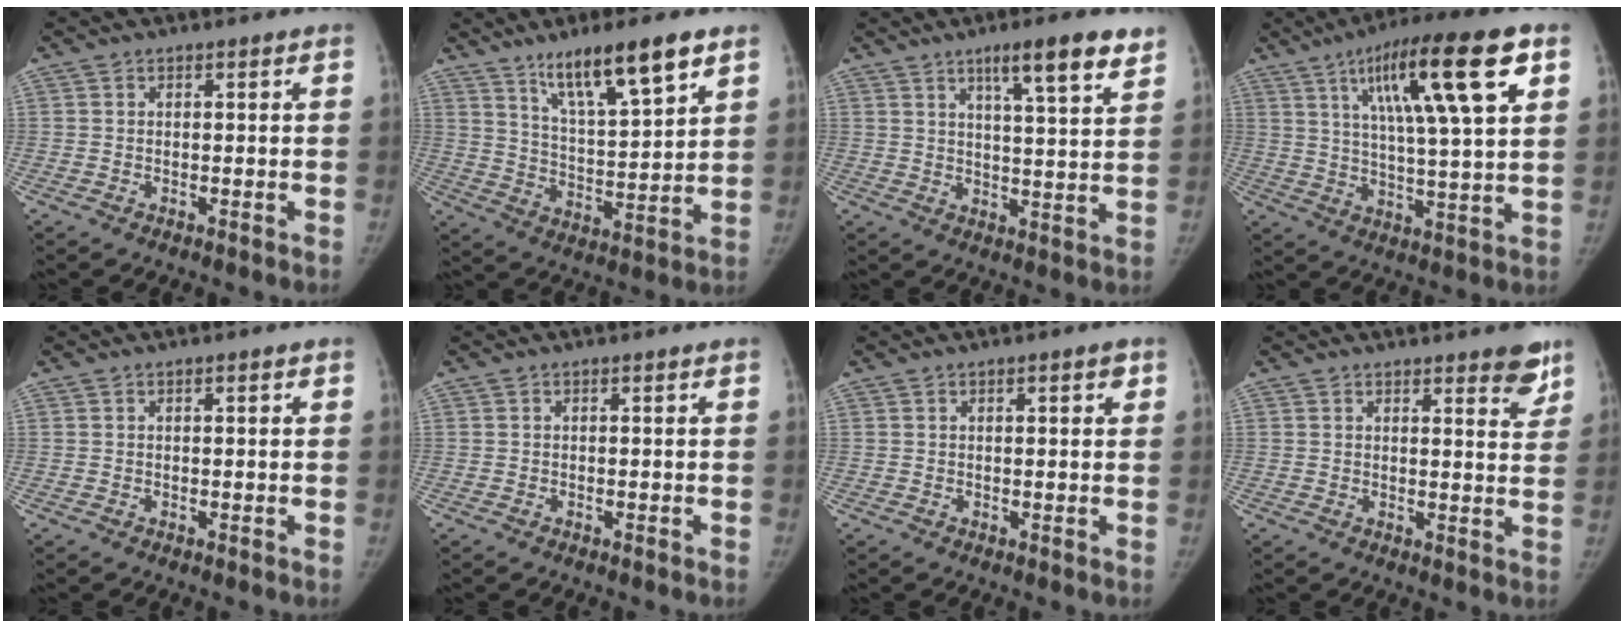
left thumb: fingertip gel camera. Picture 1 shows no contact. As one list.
[{"total": 14.3, "force": [9.2, 3.0, 10.6], "torque": [-0.163, -0.047, 0.165]}, {"total": 10.1, "force": [6.6, 1.5, 7.5], "torque": [-0.098, -0.033, 0.097]}, {"total": 19.9, "force": [8.4, 3.6, 17.7], "torque": [-0.274, -0.011, 0.133]}, {"total": 0.8, "force": [0.2, 0.3, 0.7], "torque": [-0.009, 0.002, 0.004]}, {"total": 0.0}, {"total": 2.3, "force": [1.0, 0.8, 1.9], "torque": [-0.019, 0.000, 0.011]}, {"total": 5.7, "force": [4.0, 1.8, 3.7], "torque": [-0.021, -0.024, 0.046]}]